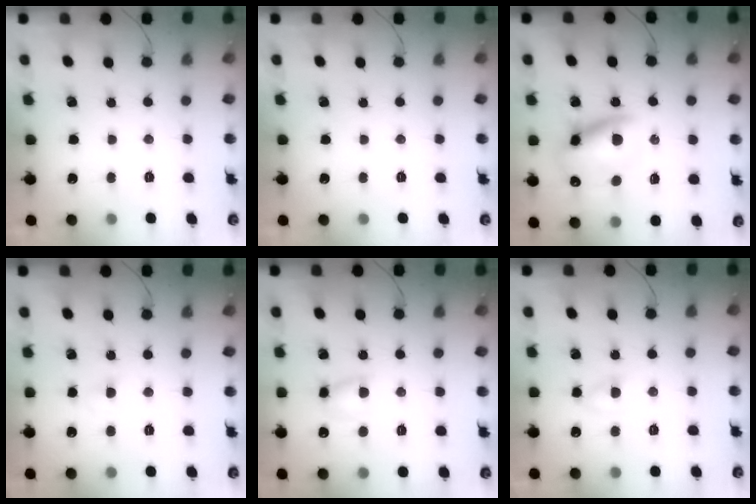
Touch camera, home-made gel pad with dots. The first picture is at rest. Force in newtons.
{"total": 0.0}
{"total": 13.8, "press": 13.4, "slide": 3.2}
{"total": 2.6, "press": 2.4, "slide": 0.9}
{"total": 5.6, "press": 5.5, "slide": 1.0}
{"total": 2.9, "press": 2.8, "slide": 0.9}